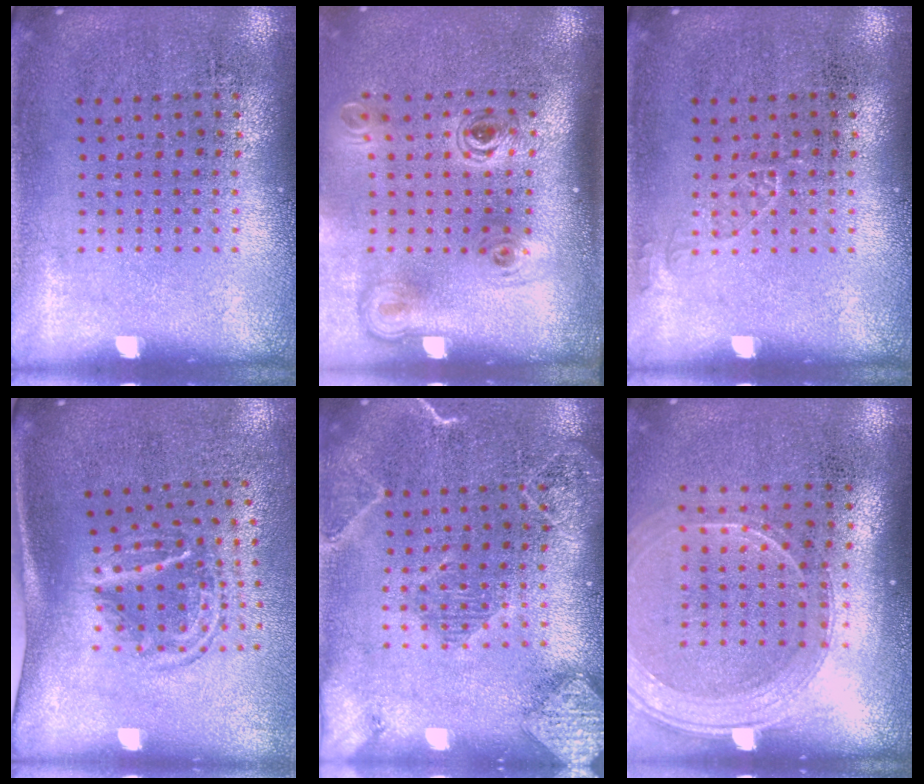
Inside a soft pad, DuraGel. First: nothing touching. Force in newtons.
{"total": 2.2, "press": 1.5, "slide": 1.6}
{"total": 0.7, "press": 0.7, "slide": 0.1}
{"total": 1.8, "press": 1.2, "slide": 1.3}
{"total": 2.2, "press": 2.1, "slide": 0.8}
{"total": 1.9, "press": 1.7, "slide": 0.8}